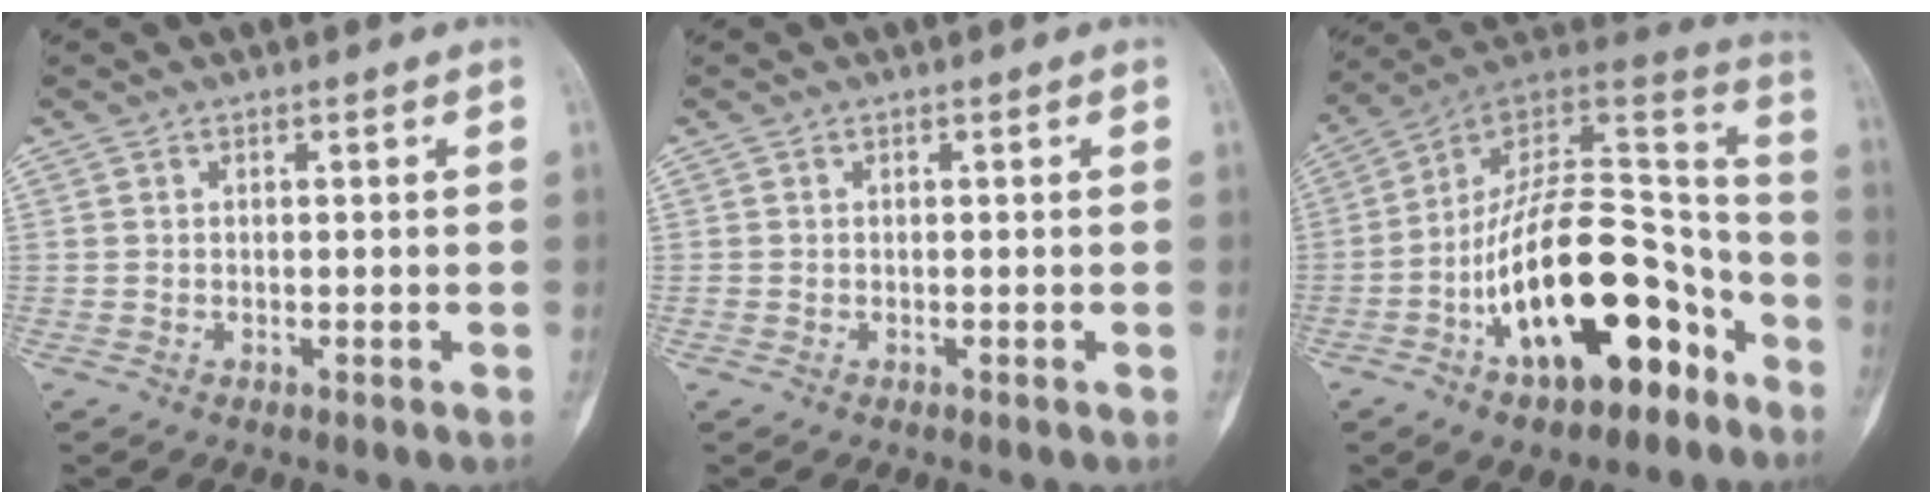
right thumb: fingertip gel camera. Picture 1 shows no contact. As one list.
[{"total": 0.0}, {"total": 25.4, "force": [-11.2, 11.9, 19.4], "torque": [-0.294, 0.093, -0.175]}]